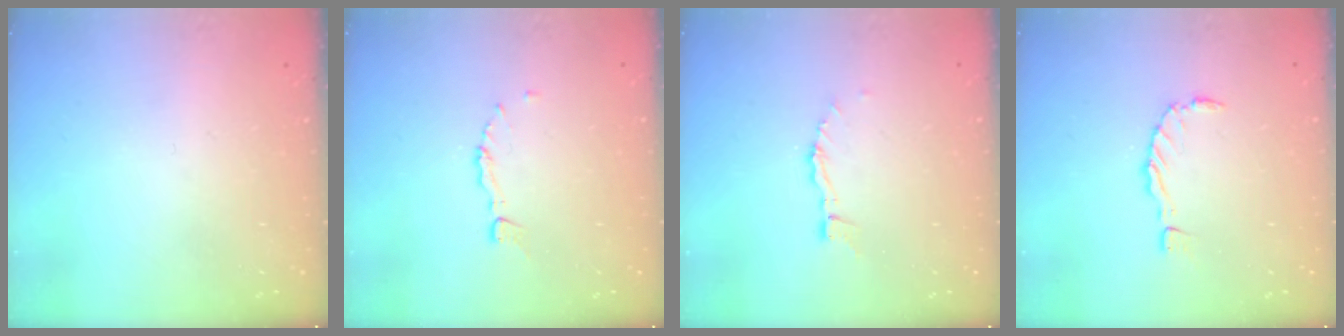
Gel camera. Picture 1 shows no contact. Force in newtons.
{"total": 3.3, "press": 3.2, "slide": 0.3}
{"total": 3.8, "press": 3.8, "slide": 0.3}
{"total": 0.0}